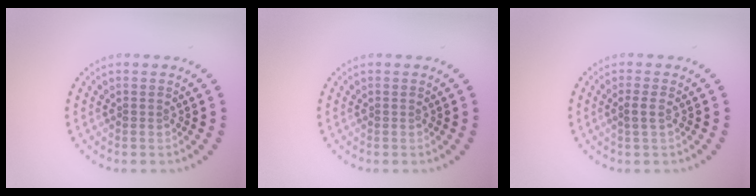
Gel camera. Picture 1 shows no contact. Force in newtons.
{"total": 0.0}
{"total": 1.1, "press": 0.9, "slide": 0.6}